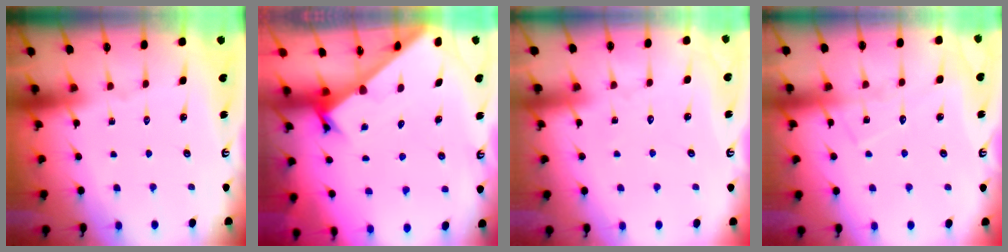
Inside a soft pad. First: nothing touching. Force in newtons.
{"total": 2.1, "press": 2.1, "slide": 0.1}
{"total": 2.7, "press": 2.7, "slide": 0.2}
{"total": 8.1, "press": 8.1, "slide": 0.5}